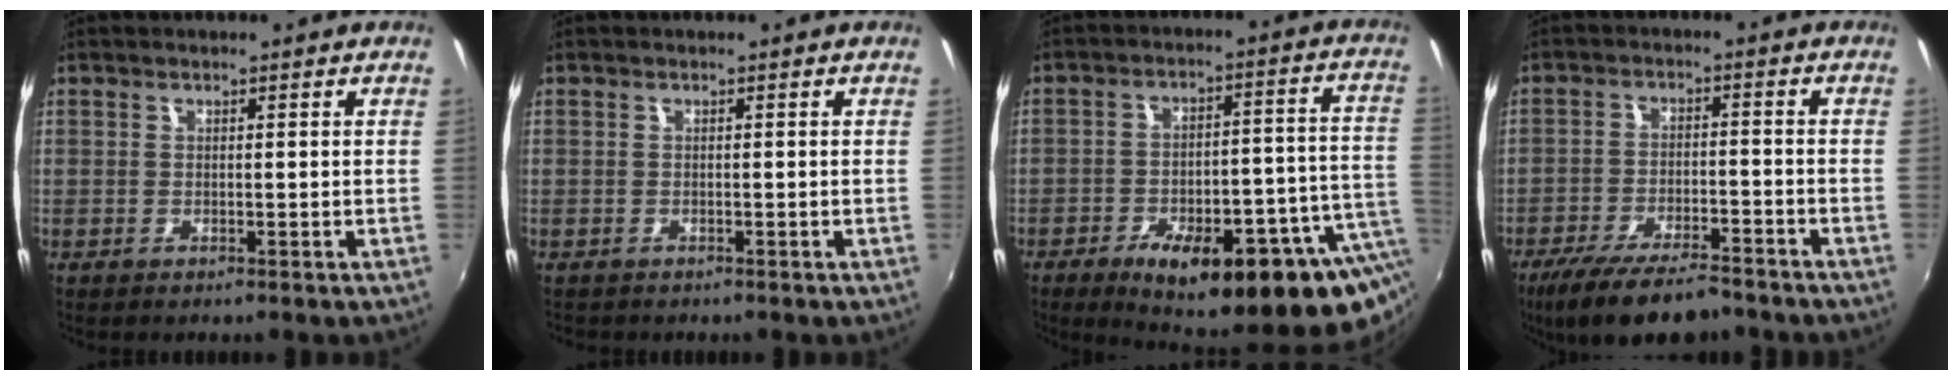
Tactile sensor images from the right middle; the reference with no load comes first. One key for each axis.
{"total": 0.8, "fx": -0.6, "fy": 0.5, "fz": -0.1, "tx": -0.002, "ty": 0.000, "tz": -0.011}
{"total": 25.3, "fx": -13.4, "fy": 8.8, "fz": 19.6, "tx": -0.275, "ty": -0.020, "tz": -0.166}
{"total": 13.1, "fx": -10.5, "fy": 3.5, "fz": 6.9, "tx": -0.150, "ty": -0.025, "tz": -0.173}